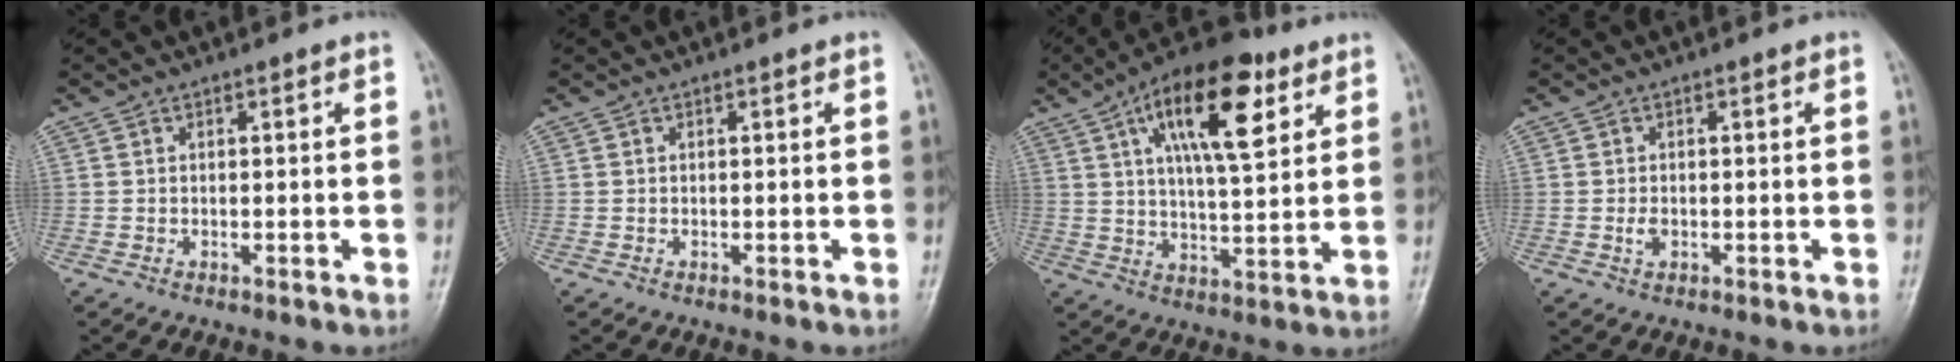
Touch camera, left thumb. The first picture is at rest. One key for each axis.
{"total": 0.0}
{"total": 17.6, "fx": 7.7, "fy": 6.9, "fz": 14.2, "tx": -0.205, "ty": -0.015, "tz": 0.120}
{"total": 1.6, "fx": -0.3, "fy": 1.1, "fz": 1.2, "tx": -0.020, "ty": -0.001, "tz": -0.007}